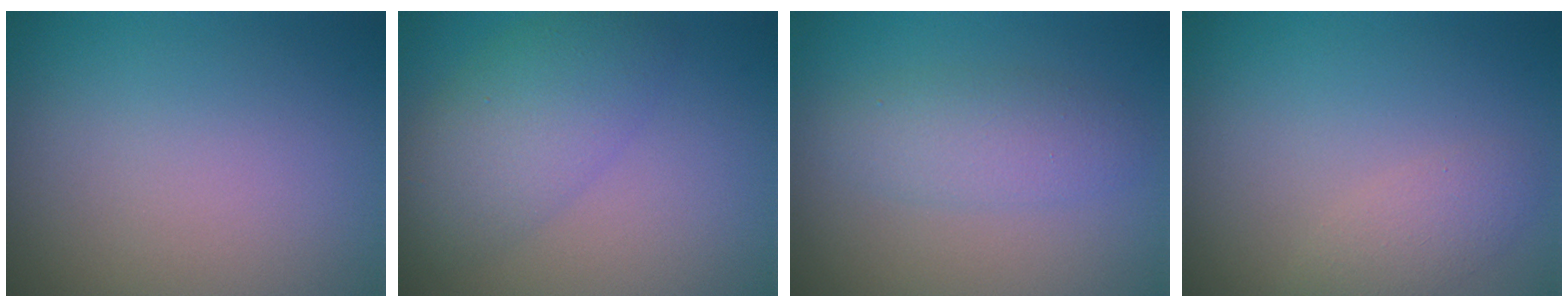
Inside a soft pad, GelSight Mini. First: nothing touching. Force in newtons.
{"total": 4.7, "press": 4.7, "slide": 0.3}
{"total": 2.8, "press": 2.8, "slide": 0.1}
{"total": 1.9, "press": 1.9, "slide": 0.1}